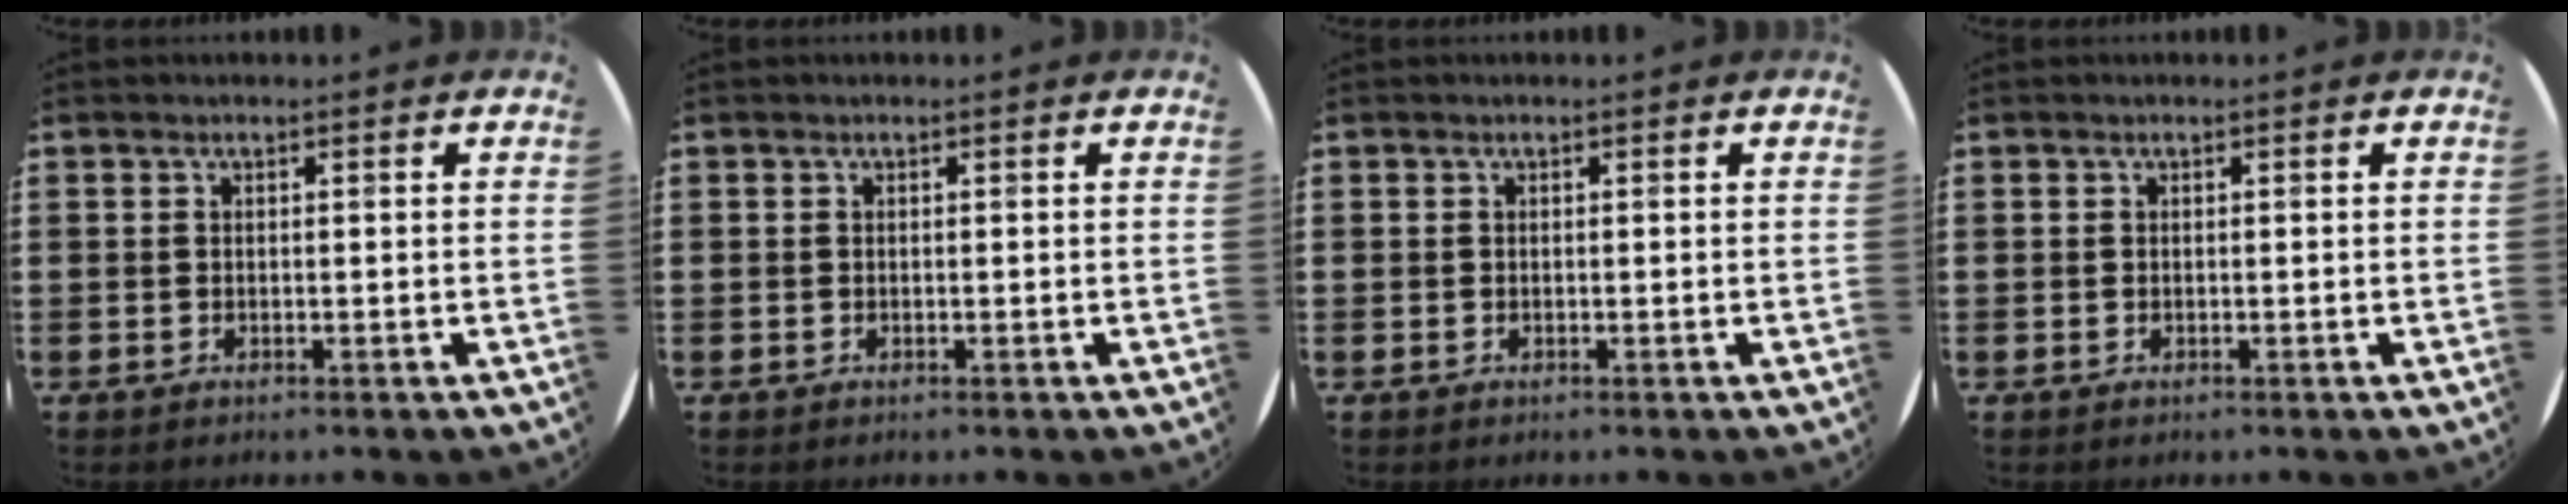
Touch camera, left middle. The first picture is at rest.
{"total": 0.0}
{"total": 0.0}
{"total": 0.0}